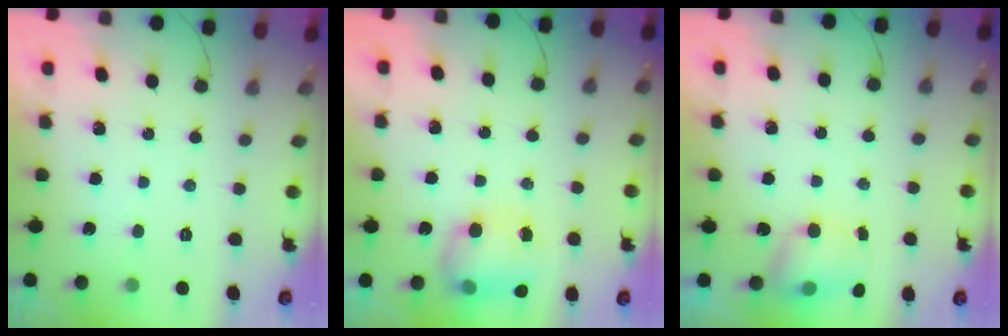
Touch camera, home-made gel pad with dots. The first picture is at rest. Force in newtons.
{"total": 9.0, "press": 8.8, "slide": 1.8}
{"total": 5.7, "press": 5.7, "slide": 0.3}